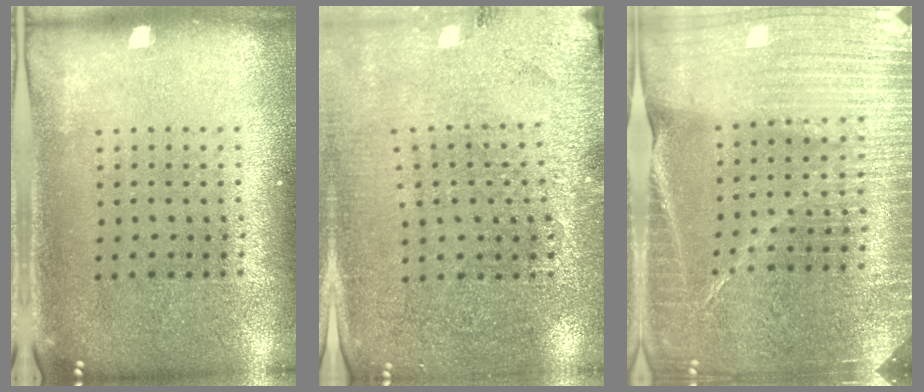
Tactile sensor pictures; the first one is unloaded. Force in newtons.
{"total": 2.7, "press": 2.7, "slide": 0.3}
{"total": 4.3, "press": 4.0, "slide": 1.7}